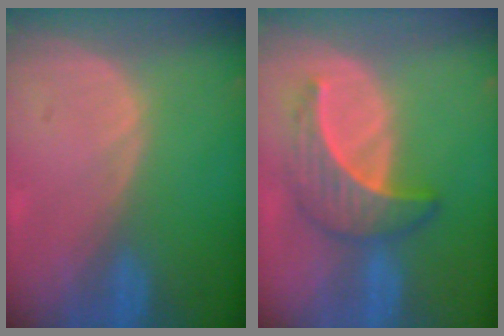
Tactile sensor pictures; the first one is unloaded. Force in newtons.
{"total": 6.9, "press": 6.2, "slide": 3.0}